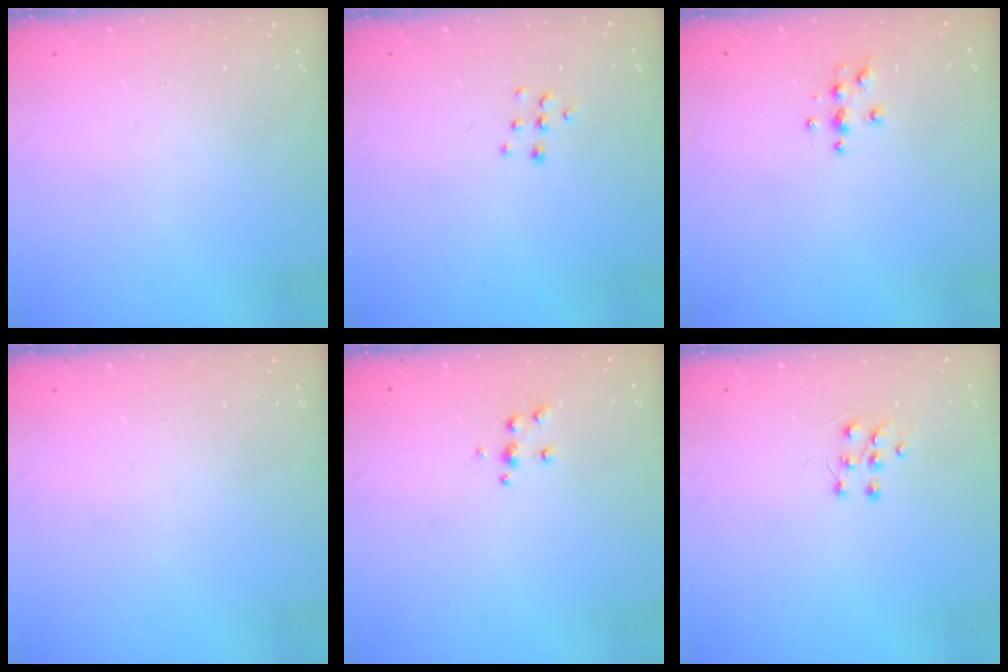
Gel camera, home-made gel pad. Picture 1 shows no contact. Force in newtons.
{"total": 5.8, "press": 5.8, "slide": 0.3}
{"total": 4.0, "press": 3.9, "slide": 0.4}
{"total": 0.0}
{"total": 4.8, "press": 4.7, "slide": 0.6}
{"total": 5.6, "press": 5.5, "slide": 1.0}